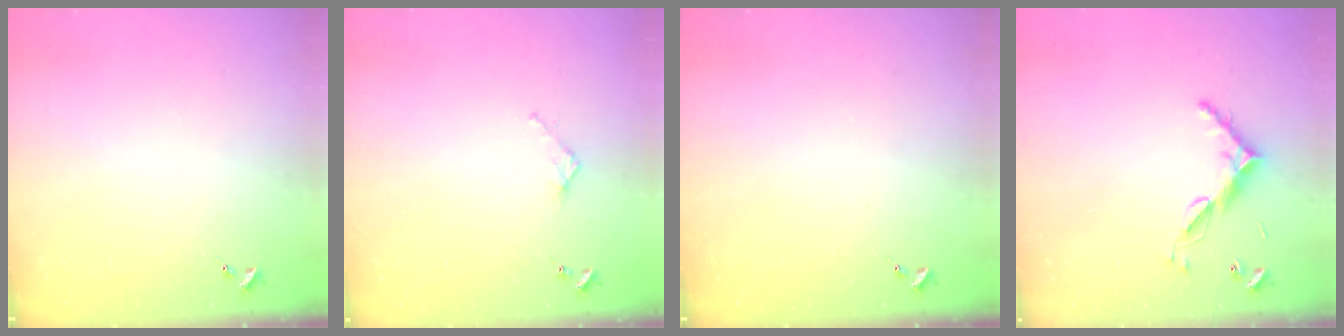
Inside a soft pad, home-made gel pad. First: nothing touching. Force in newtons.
{"total": 2.4, "press": 2.3, "slide": 0.3}
{"total": 0.0}
{"total": 8.7, "press": 8.7, "slide": 0.5}